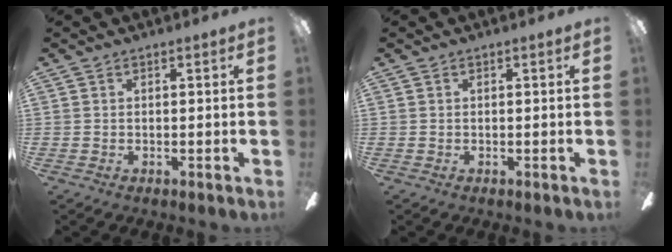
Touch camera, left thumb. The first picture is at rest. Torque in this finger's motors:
{"motor_torque": [0.00, 0.00, 0.00, 0.00, 0.00]}